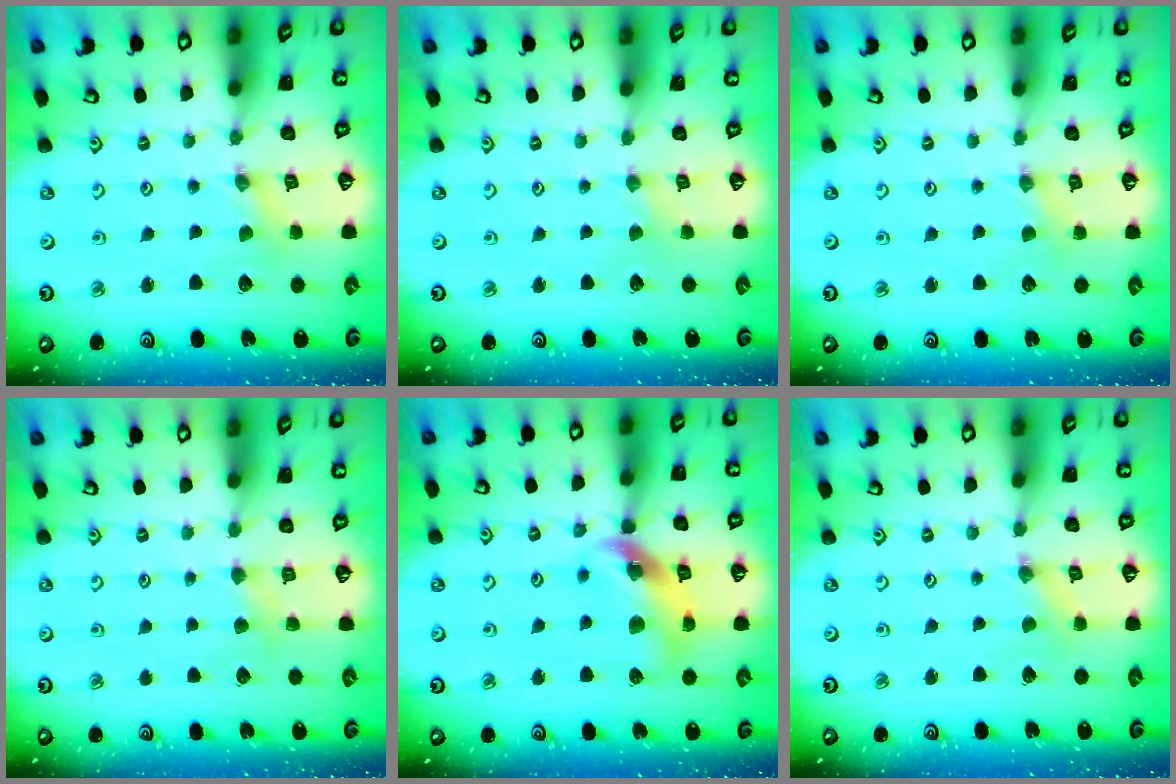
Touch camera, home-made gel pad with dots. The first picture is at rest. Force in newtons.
{"total": 1.2, "press": 1.2, "slide": 0.3}
{"total": 2.0, "press": 1.9, "slide": 0.4}
{"total": 4.1, "press": 4.1, "slide": 0.6}
{"total": 14.3, "press": 14.2, "slide": 1.6}
{"total": 0.0}